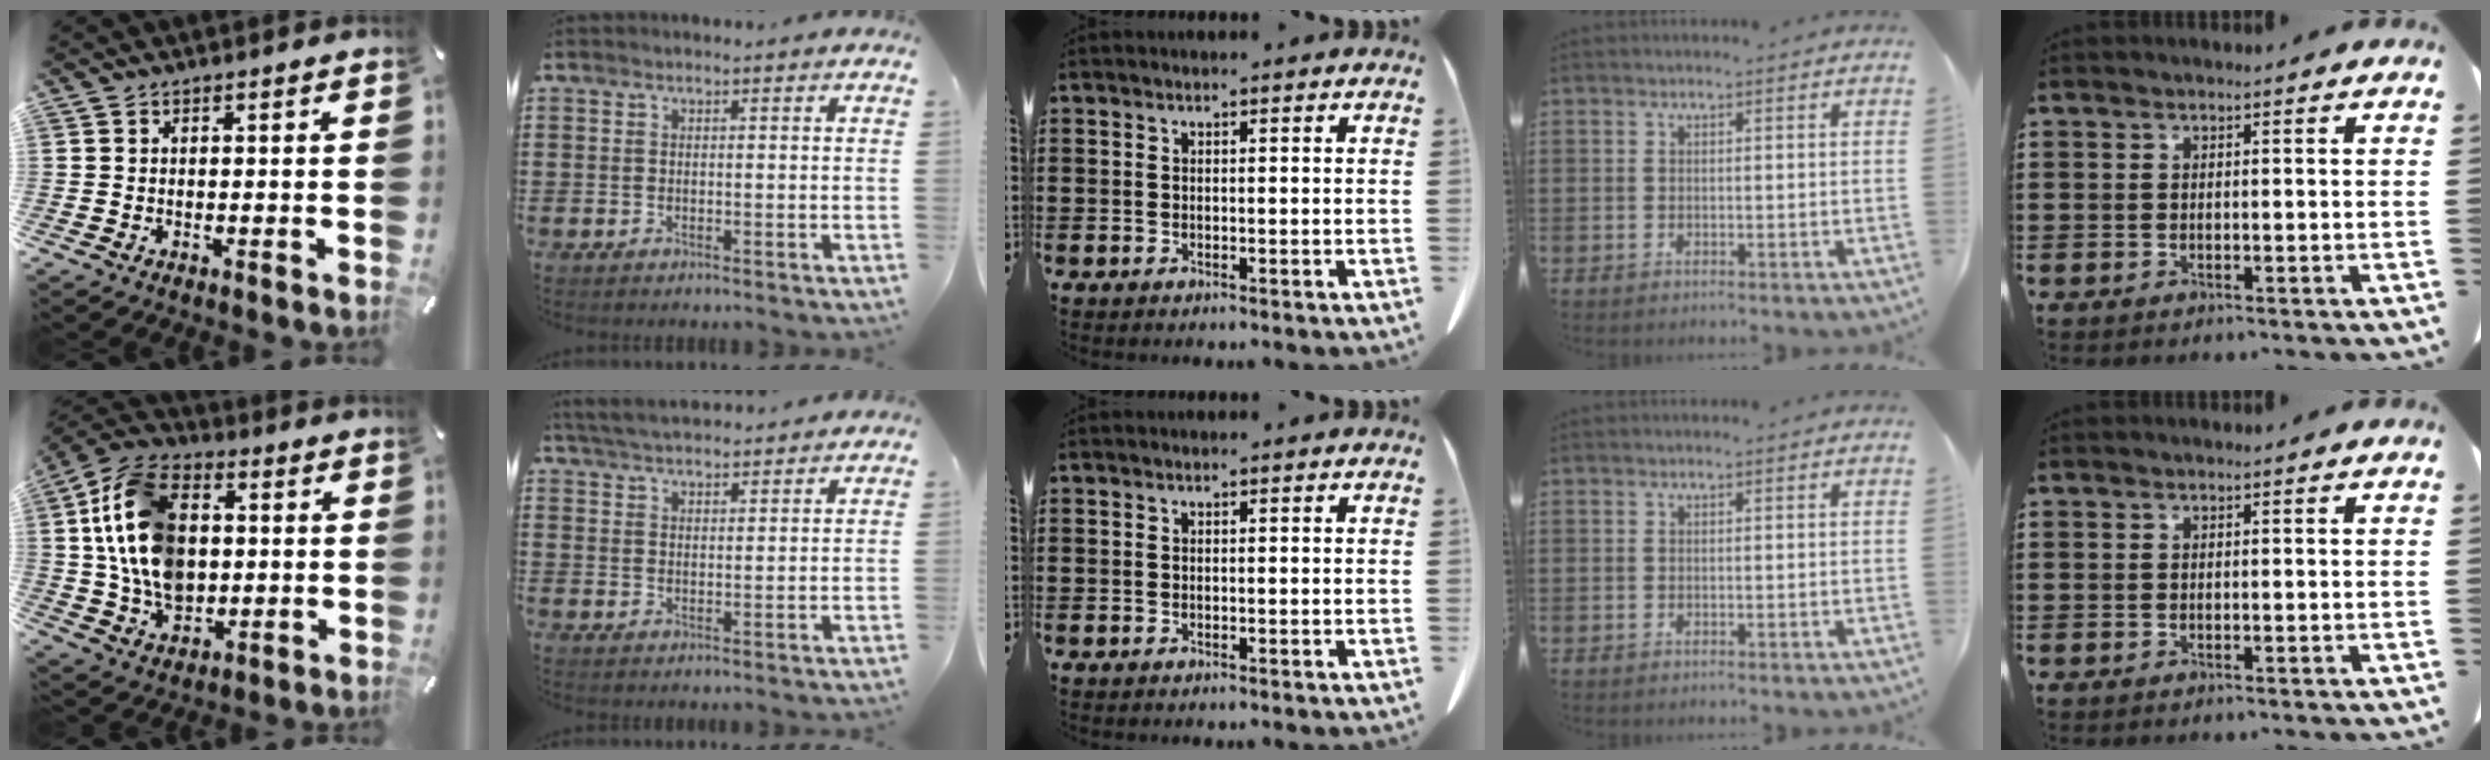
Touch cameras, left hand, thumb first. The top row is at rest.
{"thumb": {"total": 17.5, "force": [1.0, 12.8, 11.8], "torque": [-0.271, 0.009, 0.020]}, "index": {"total": 4.4, "force": [4.3, 0.2, 0.9], "torque": [-0.032, -0.012, 0.079]}}